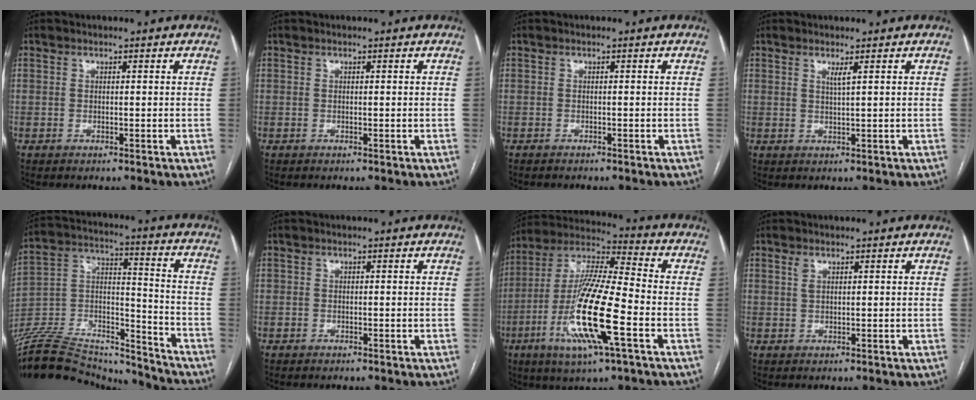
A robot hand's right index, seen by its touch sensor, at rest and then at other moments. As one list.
[{"total": 0.0}, {"total": 1.5, "force": [-1.4, 0.5, 0.4], "torque": [-0.011, -0.002, -0.015]}, {"total": 1.3, "force": [0.7, -0.2, 1.1], "torque": [-0.025, -0.006, 0.014]}, {"total": 30.7, "force": [-28.2, 7.0, 10.1], "torque": [-0.224, 0.001, -0.441]}, {"total": 0.8, "force": [-0.6, 0.5, 0.0], "torque": [-0.004, 0.006, -0.009]}, {"total": 18.6, "force": [-6.0, 1.8, 17.5], "torque": [-0.357, -0.016, -0.111]}, {"total": 1.0, "force": [0.5, 0.5, 0.6], "torque": [-0.016, 0.009, 0.011]}]